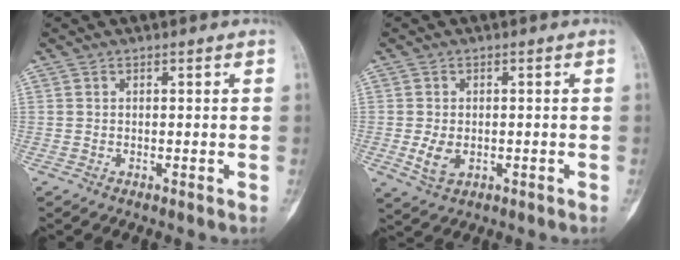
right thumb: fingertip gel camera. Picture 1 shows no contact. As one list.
[{"total": 4.3, "force": [-0.8, 2.9, 3.1], "torque": [-0.058, -0.004, -0.008]}]